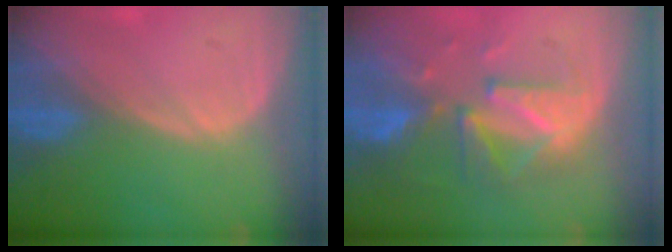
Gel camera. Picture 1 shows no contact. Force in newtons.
{"total": 10.0, "press": 8.7, "slide": 4.8}